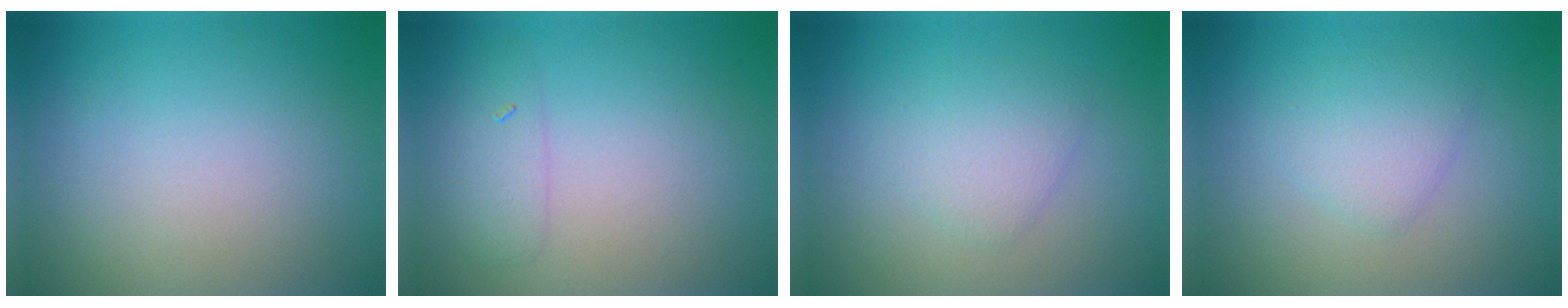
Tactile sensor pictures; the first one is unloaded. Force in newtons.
{"total": 1.8, "press": 1.8, "slide": 0.1}
{"total": 2.2, "press": 2.2, "slide": 0.1}
{"total": 2.4, "press": 2.4, "slide": 0.1}